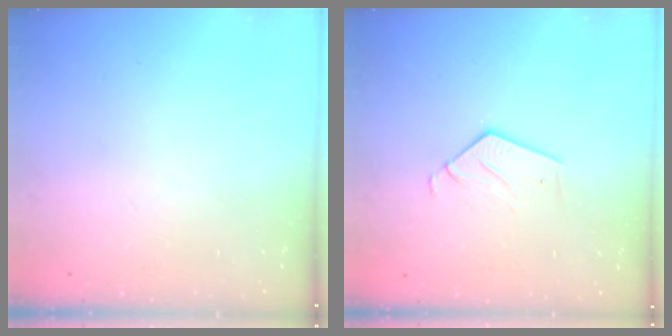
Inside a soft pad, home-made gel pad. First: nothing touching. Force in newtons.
{"total": 2.9, "press": 2.9, "slide": 0.2}